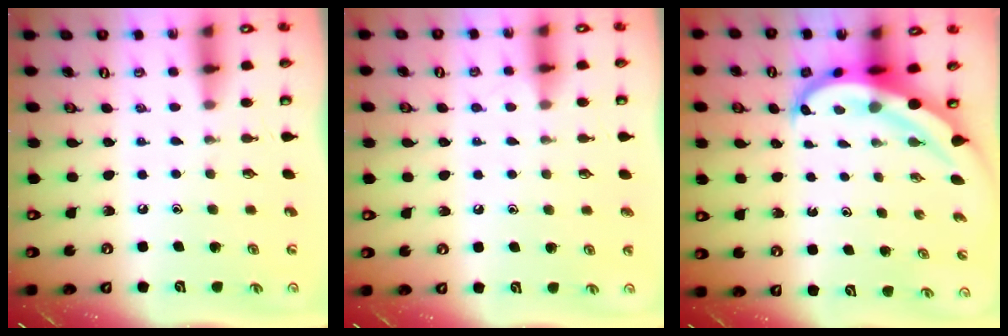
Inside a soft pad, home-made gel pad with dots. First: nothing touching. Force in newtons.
{"total": 3.0, "press": 3.0, "slide": 0.3}
{"total": 5.9, "press": 5.8, "slide": 0.6}